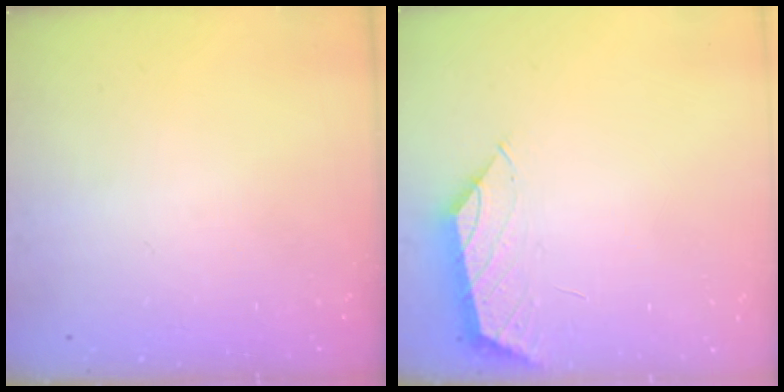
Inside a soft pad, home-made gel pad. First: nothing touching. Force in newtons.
{"total": 1.1, "press": 1.0, "slide": 0.4}